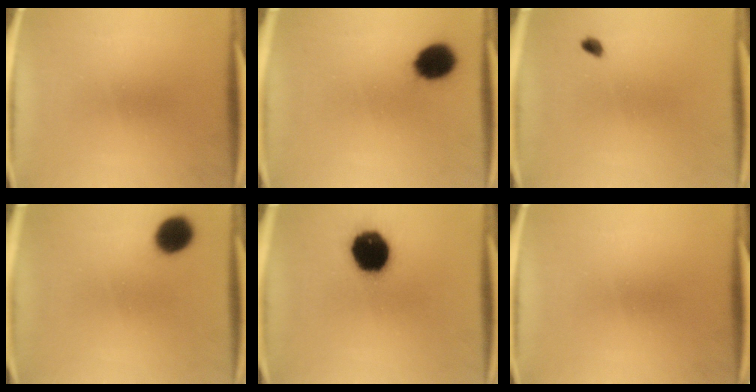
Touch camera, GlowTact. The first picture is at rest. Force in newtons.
{"total": 9.1}
{"total": 1.4}
{"total": 8.1}
{"total": 16.5}
{"total": 0.0}